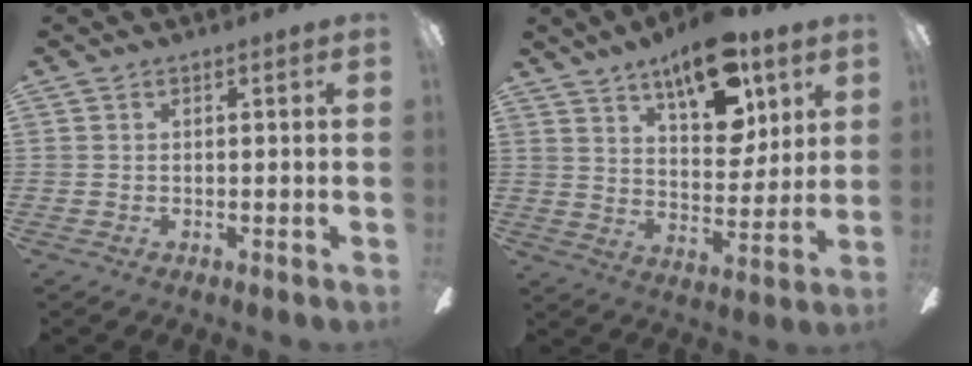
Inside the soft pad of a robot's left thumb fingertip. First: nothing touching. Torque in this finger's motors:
{"motor_torque": [0.33, 0.55, 1.26, -1.51, 0.11]}